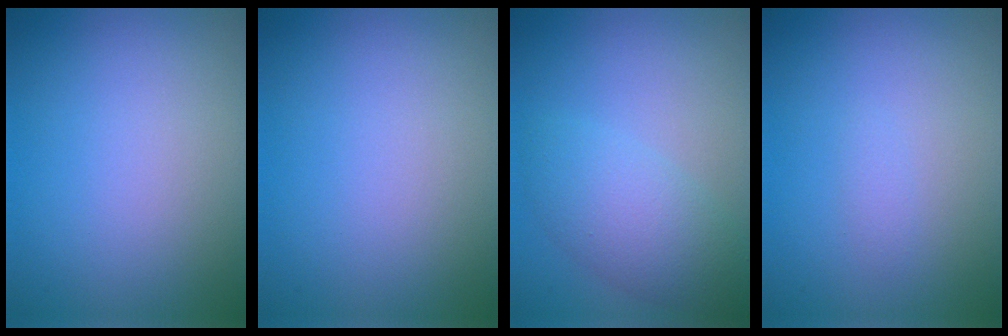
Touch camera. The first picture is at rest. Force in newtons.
{"total": 0.0}
{"total": 4.4, "press": 4.3, "slide": 0.2}
{"total": 0.6, "press": 0.6, "slide": 0.1}